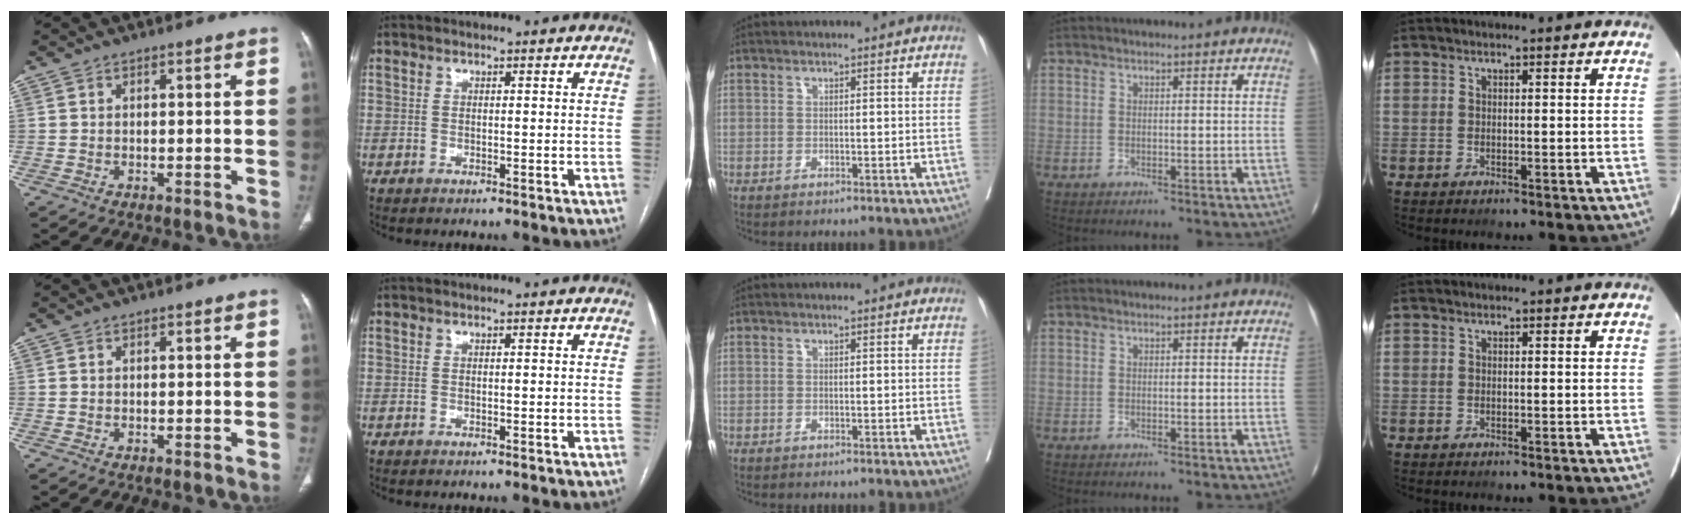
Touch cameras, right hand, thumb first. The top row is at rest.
{}